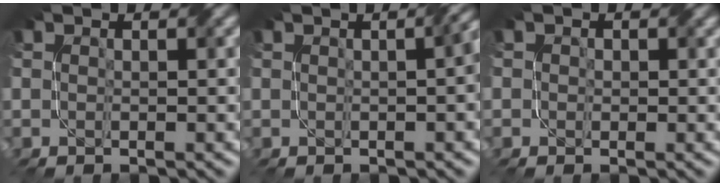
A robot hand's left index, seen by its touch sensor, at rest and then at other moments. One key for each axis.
{"total": 3.3, "fx": 0.2, "fy": 1.2, "fz": 3.0, "tx": -0.017, "ty": 0.015, "tz": 0.004}
{"total": 1.2, "fx": 0.4, "fy": 1.1, "fz": 0.4, "tx": -0.006, "ty": -0.002, "tz": -0.001}